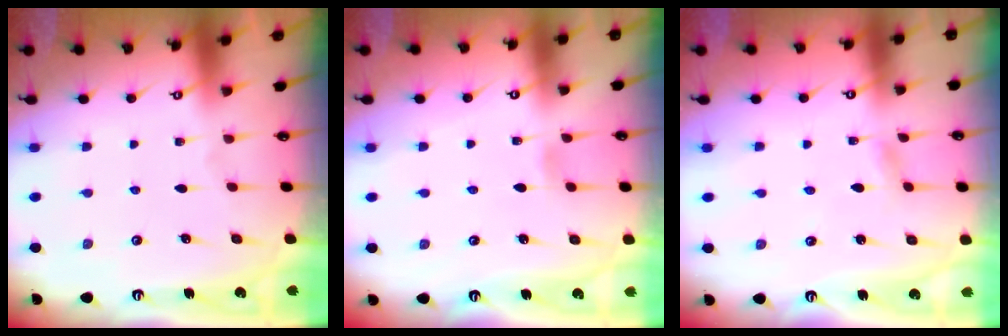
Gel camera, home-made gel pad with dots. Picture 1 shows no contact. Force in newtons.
{"total": 3.1, "press": 3.1, "slide": 0.4}
{"total": 2.1, "press": 2.1, "slide": 0.2}